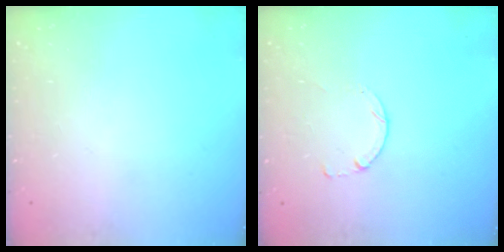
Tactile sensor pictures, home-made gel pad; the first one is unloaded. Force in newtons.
{"total": 0.0}